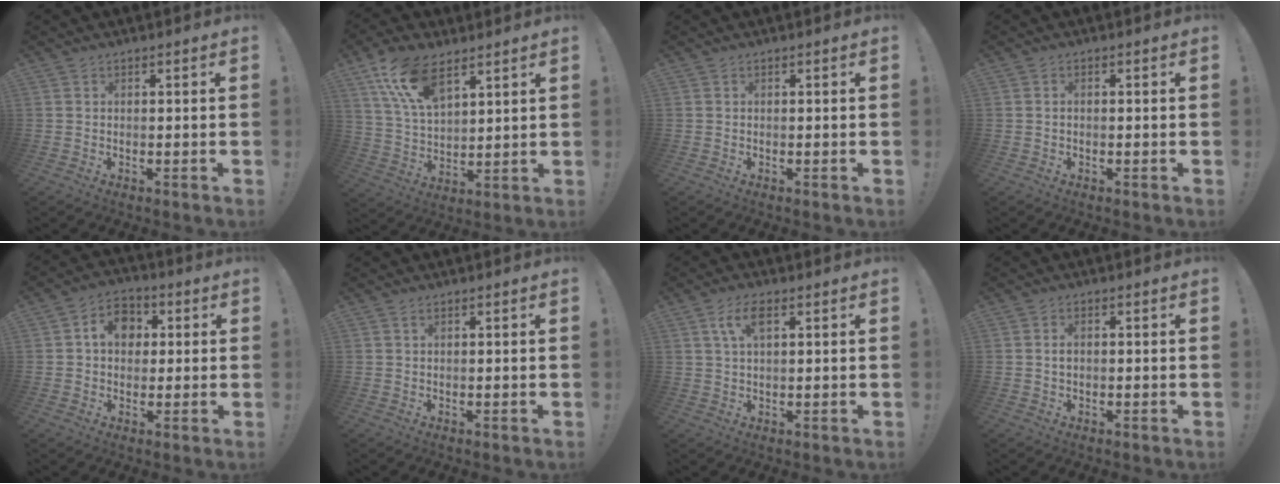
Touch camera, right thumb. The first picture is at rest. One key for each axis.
{"total": 14.7, "fx": 9.2, "fy": 7.0, "fz": 9.0, "tx": -0.178, "ty": -0.037, "tz": 0.170}
{"total": 0.0}
{"total": 0.5, "fx": -0.2, "fy": 0.2, "fz": 0.4, "tx": -0.007, "ty": 0.001, "tz": -0.003}
{"total": 9.1, "fx": 2.3, "fy": 7.2, "fz": 5.0, "tx": -0.074, "ty": 0.004, "tz": 0.044}
{"total": 0.8, "fx": 0.5, "fy": 0.3, "fz": 0.6, "tx": -0.006, "ty": -0.003, "tz": 0.008}
{"total": 5.8, "fx": 2.2, "fy": 2.3, "fz": 4.8, "tx": -0.092, "ty": 0.005, "tz": 0.039}
{"total": 1.4, "fx": 0.1, "fy": 0.9, "fz": 1.0, "tx": -0.012, "ty": 0.002, "tz": -0.001}